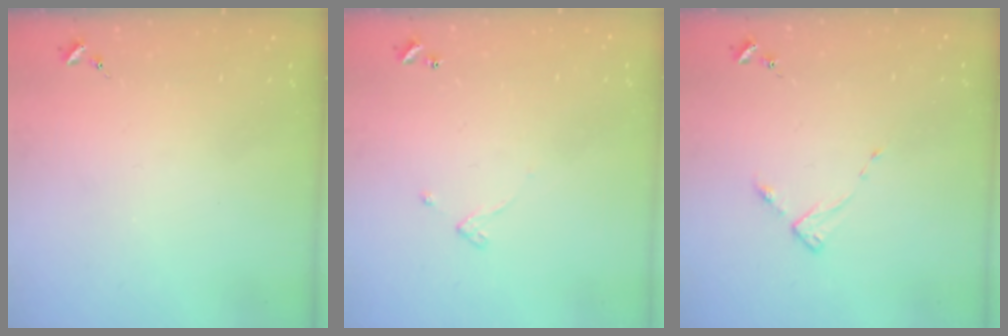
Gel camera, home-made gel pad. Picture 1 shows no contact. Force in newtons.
{"total": 3.2, "press": 3.2, "slide": 0.4}
{"total": 3.7, "press": 3.6, "slide": 0.4}